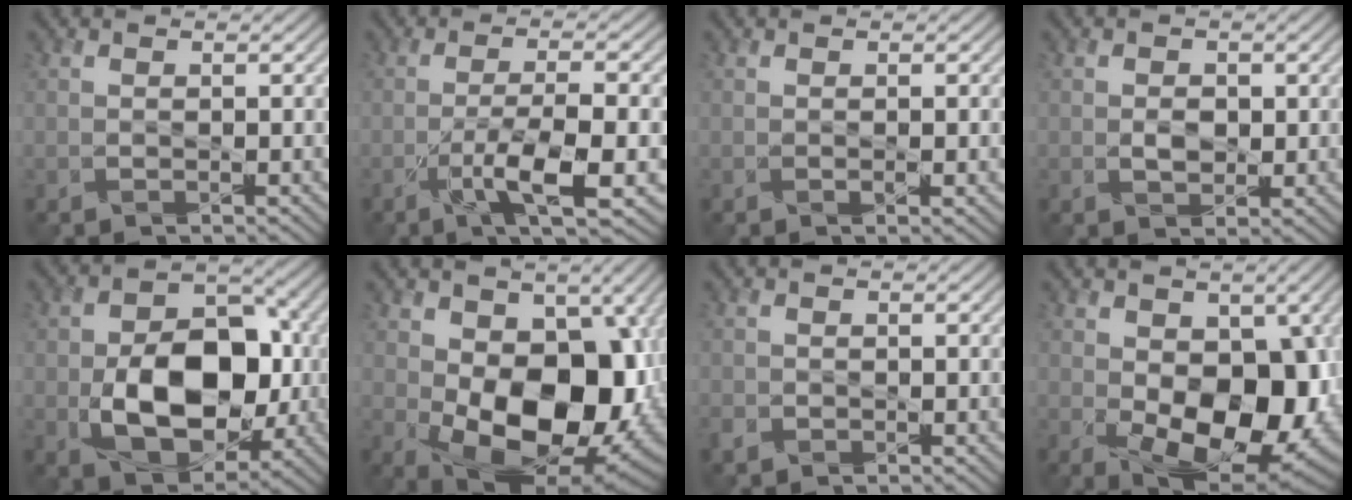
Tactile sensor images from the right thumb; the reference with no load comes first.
{"total": 7.4, "force": [-3.0, 1.2, 6.6], "torque": [-0.122, 0.007, -0.057]}
{"total": 0.5, "force": [-0.1, 0.0, 0.5], "torque": [-0.008, 0.001, -0.002]}
{"total": 2.0, "force": [-0.2, 1.5, 1.3], "torque": [-0.029, -0.004, -0.007]}
{"total": 13.2, "force": [-2.2, 8.7, 9.7], "torque": [-0.155, -0.003, -0.034]}
{"total": 16.5, "force": [-1.6, 10.4, 12.8], "torque": [-0.197, -0.042, -0.022]}
{"total": 1.3, "force": [-0.8, 0.9, 0.3], "torque": [-0.008, -0.005, -0.021]}
{"total": 15.0, "force": [-2.4, 9.0, 11.8], "torque": [-0.189, -0.032, -0.030]}